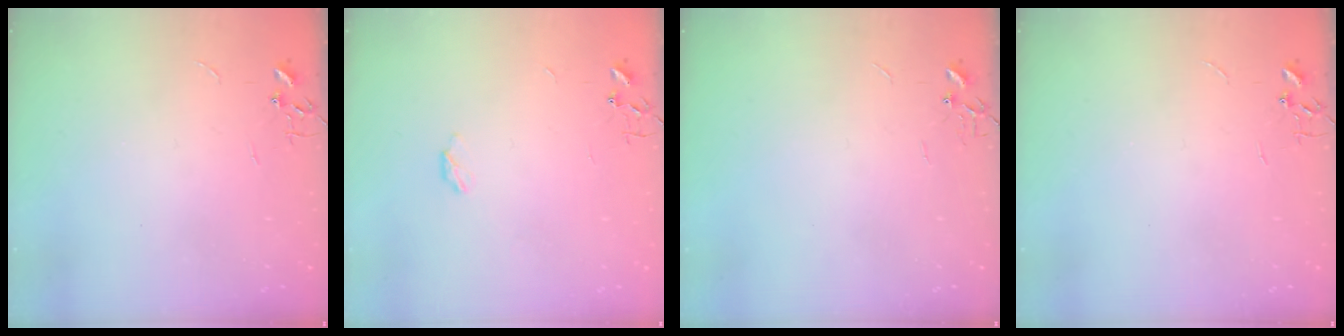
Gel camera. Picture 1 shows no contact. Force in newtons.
{"total": 2.8, "press": 2.7, "slide": 0.5}
{"total": 0.0}
{"total": 0.0}